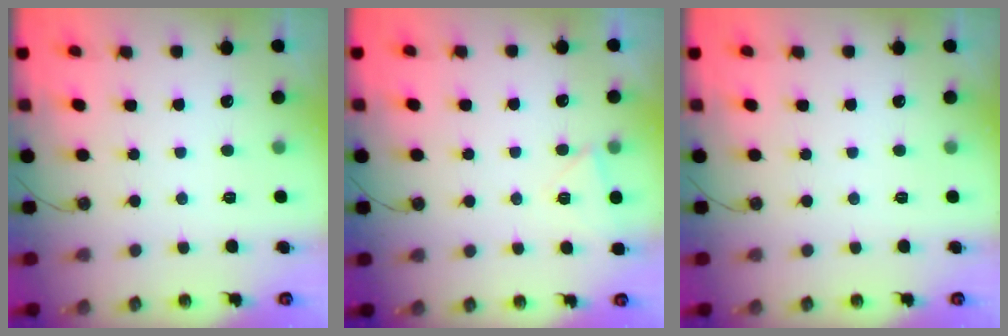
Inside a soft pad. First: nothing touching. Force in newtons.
{"total": 4.4, "press": 3.7, "slide": 2.5}
{"total": 0.0}